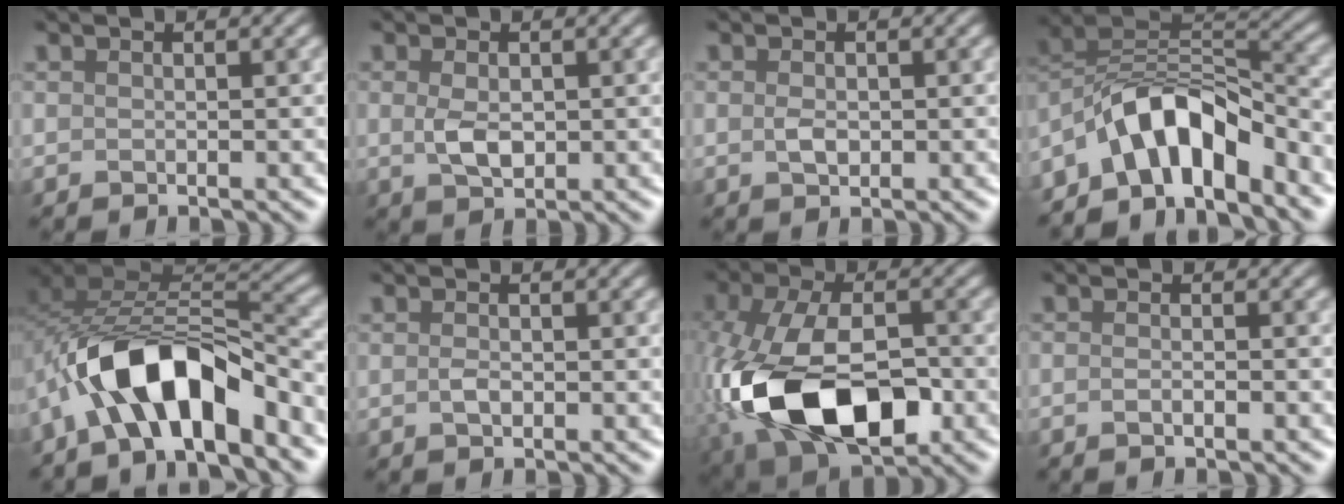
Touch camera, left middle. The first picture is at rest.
{"total": 2.4, "force": [-0.1, 1.3, 2.1], "torque": [-0.049, 0.004, 0.003]}
{"total": 1.2, "force": [-0.3, 0.6, 1.0], "torque": [-0.026, 0.005, -0.002]}
{"total": 8.7, "force": [-5.2, 3.6, 6.0], "torque": [-0.095, 0.020, -0.093]}
{"total": 9.2, "force": [-5.0, 3.7, 6.8], "torque": [-0.112, 0.019, -0.083]}
{"total": 0.8, "force": [-0.4, 0.2, 0.7], "torque": [-0.020, 0.006, -0.005]}
{"total": 13.7, "force": [-4.5, 7.7, 10.4], "torque": [-0.229, -0.020, -0.073]}
{"total": 1.2, "force": [-0.6, 0.1, 1.1], "torque": [-0.012, 0.006, -0.015]}